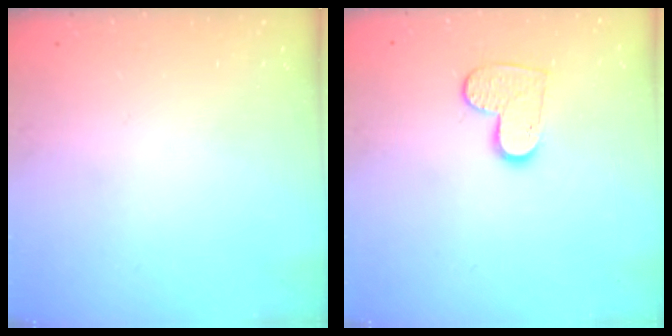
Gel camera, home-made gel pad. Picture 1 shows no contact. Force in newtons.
{"total": 9.0, "press": 9.0, "slide": 0.7}